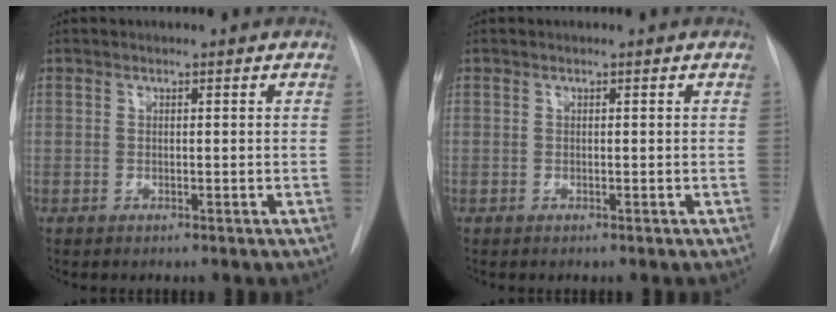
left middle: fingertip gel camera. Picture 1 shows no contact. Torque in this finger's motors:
{"motor_torque": [0.00, 0.00, 0.00, 0.01]}